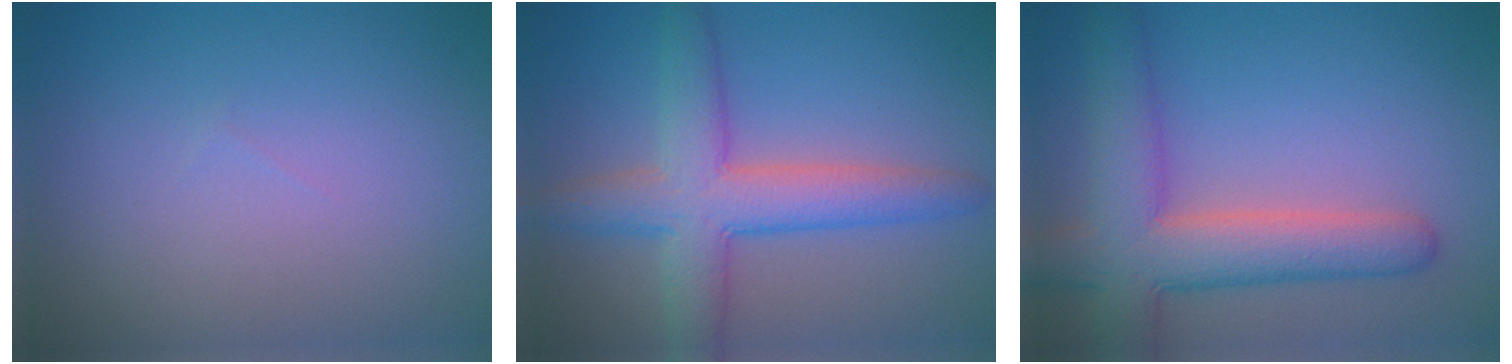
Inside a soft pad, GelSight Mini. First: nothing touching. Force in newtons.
{"total": 6.5, "press": 6.5, "slide": 0.3}
{"total": 7.7, "press": 7.6, "slide": 0.6}